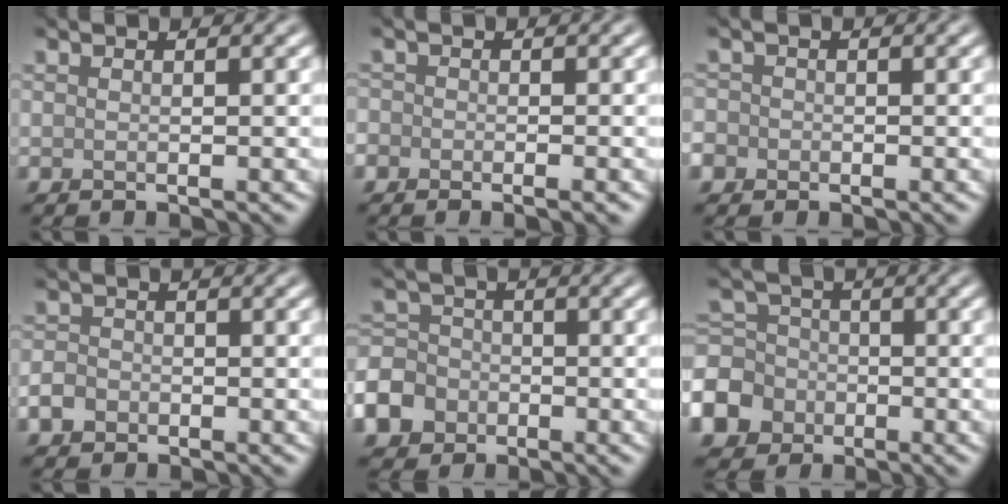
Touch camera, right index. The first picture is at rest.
{"total": 1.8, "force": [-1.1, 1.1, 1.0], "torque": [-0.008, -0.004, -0.019]}
{"total": 2.0, "force": [-0.8, 1.7, 0.5], "torque": [-0.002, 0.003, -0.020]}
{"total": 2.0, "force": [-1.0, 1.6, 0.7], "torque": [-0.008, 0.001, -0.023]}
{"total": 7.8, "force": [-4.2, 6.2, 2.1], "torque": [-0.051, -0.020, -0.094]}
{"total": 8.3, "force": [-3.7, 7.1, 2.2], "torque": [-0.057, -0.018, -0.092]}